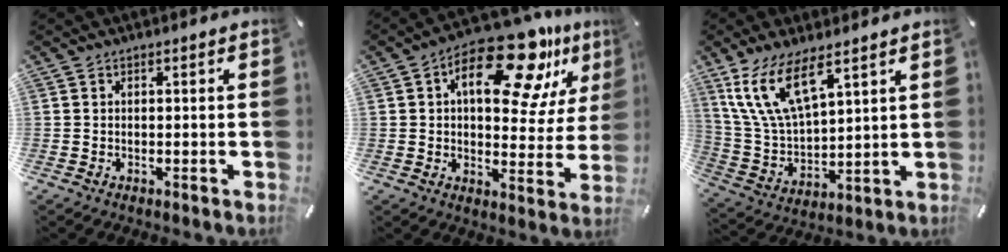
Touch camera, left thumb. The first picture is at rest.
{"total": 19.5, "force": [11.2, 9.3, 13.0], "torque": [-0.175, -0.069, 0.179]}
{"total": 14.3, "force": [8.9, 6.0, 9.4], "torque": [-0.230, -0.028, 0.160]}